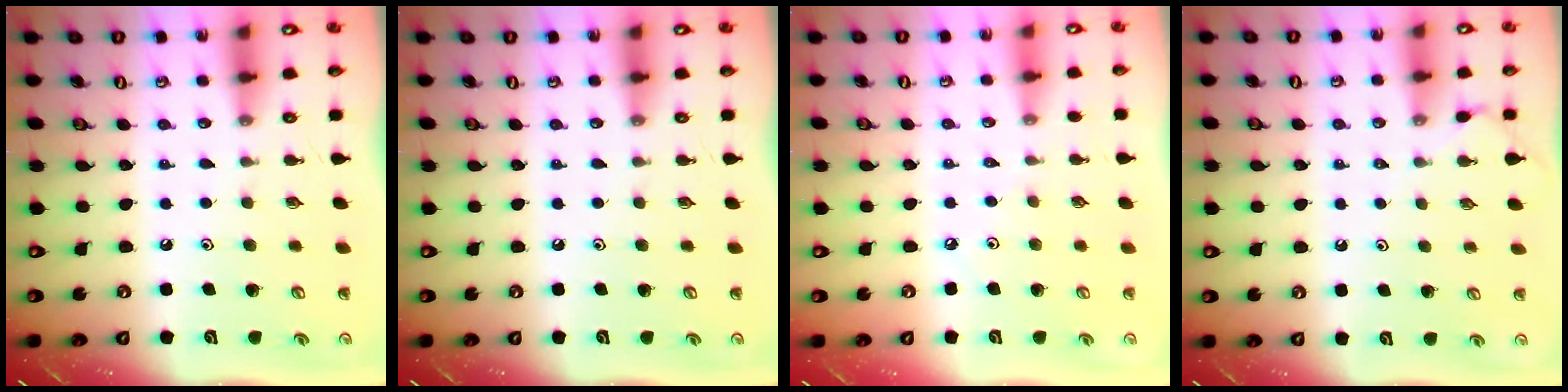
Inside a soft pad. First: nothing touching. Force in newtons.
{"total": 0.0}
{"total": 2.4, "press": 2.3, "slide": 0.5}
{"total": 2.1, "press": 2.1, "slide": 0.3}